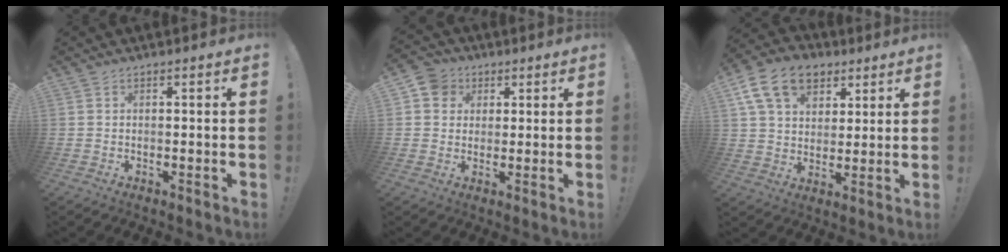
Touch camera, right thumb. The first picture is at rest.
{"total": 6.8, "force": [2.1, 6.2, 1.8], "torque": [-0.033, -0.002, 0.043]}
{"total": 16.1, "force": [7.9, 11.1, 8.5], "torque": [-0.132, -0.032, 0.149]}